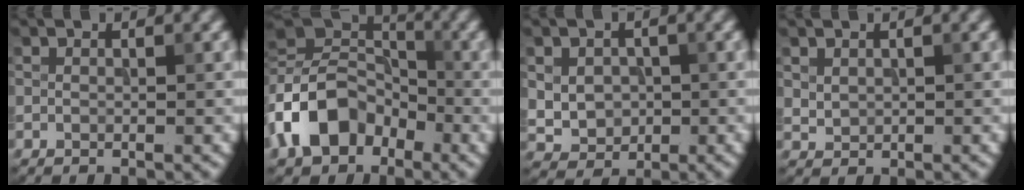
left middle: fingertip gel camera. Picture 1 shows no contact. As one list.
[{"total": 9.3, "force": [-3.6, 6.6, 5.4], "torque": [-0.100, 0.008, -0.085]}, {"total": 4.4, "force": [0.2, 3.8, 2.3], "torque": [-0.039, 0.002, -0.002]}, {"total": 1.1, "force": [0.5, 0.8, 0.4], "torque": [-0.007, -0.003, 0.017]}]